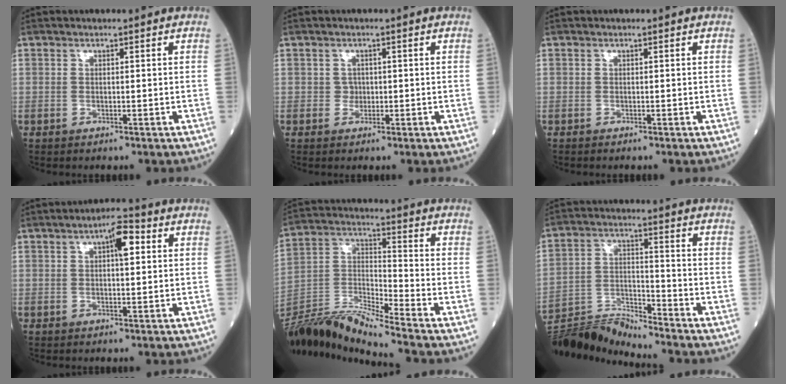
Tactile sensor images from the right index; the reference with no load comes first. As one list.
[{"total": 1.1, "force": [0.0, 1.1, 0.2], "torque": [0.000, 0.005, 0.001]}, {"total": 0.0}, {"total": 4.7, "force": [1.5, 1.3, 4.3], "torque": [-0.069, 0.013, 0.021]}, {"total": 15.3, "force": [-14.0, -2.3, 5.7], "torque": [-0.109, 0.009, -0.264]}, {"total": 10.1, "force": [-9.7, -2.7, 0.1], "torque": [-0.010, 0.020, -0.182]}]